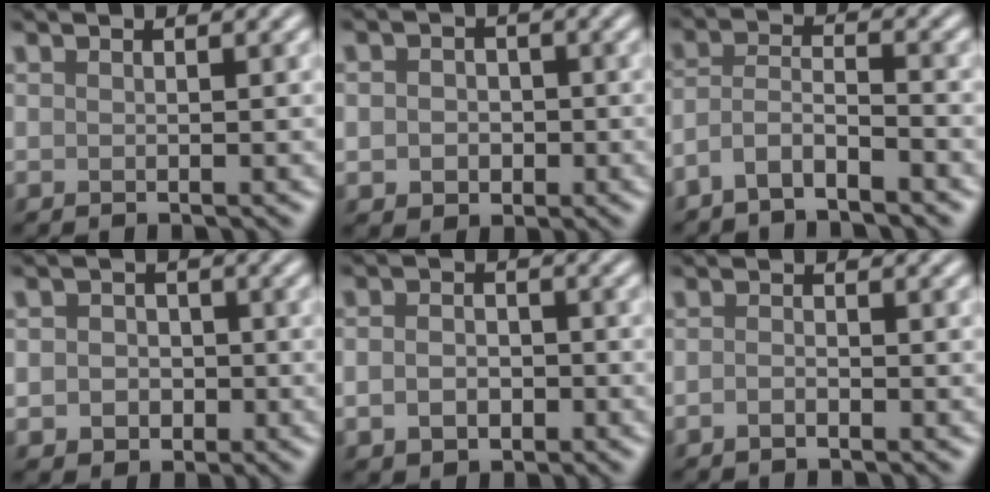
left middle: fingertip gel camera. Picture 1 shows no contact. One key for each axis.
{"total": 2.9, "fx": -0.3, "fy": 2.6, "fz": 1.4, "tx": -0.009, "ty": -0.004, "tz": -0.015}
{"total": 3.3, "fx": -2.4, "fy": 0.9, "fz": 2.0, "tx": -0.042, "ty": 0.005, "tz": -0.057}
{"total": 3.3, "fx": -0.5, "fy": 2.9, "fz": 1.4, "tx": -0.001, "ty": -0.002, "tz": -0.022}
{"total": 3.0, "fx": -0.9, "fy": 2.2, "fz": 1.8, "tx": -0.033, "ty": -0.003, "tz": -0.020}
{"total": 1.0, "fx": -0.6, "fy": 0.4, "fz": 0.7, "tx": -0.015, "ty": 0.000, "tz": -0.013}